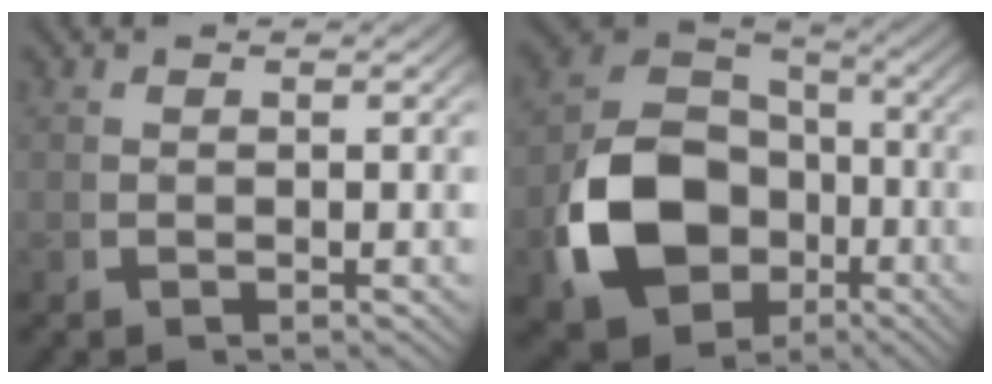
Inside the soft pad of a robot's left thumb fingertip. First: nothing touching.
{"total": 13.9, "force": [-2.9, 10.6, 8.4], "torque": [-0.199, -0.043, -0.034]}